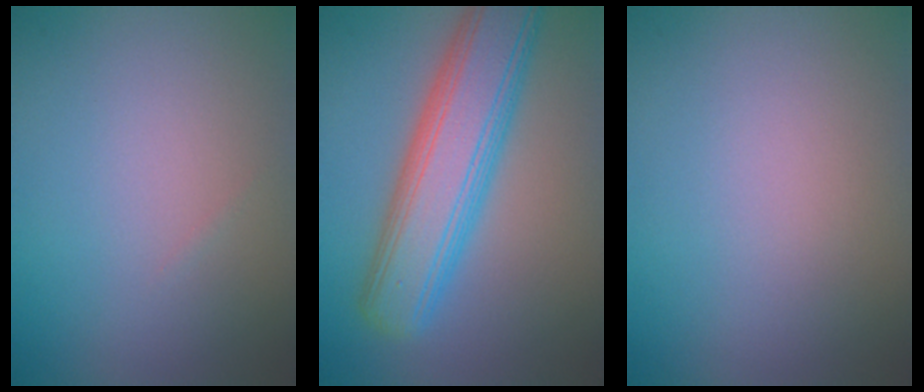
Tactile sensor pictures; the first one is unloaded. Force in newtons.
{"total": 8.3, "press": 8.3, "slide": 0.3}
{"total": 0.0}